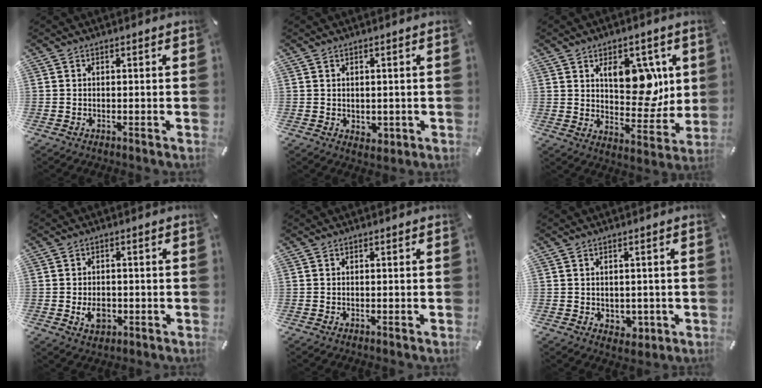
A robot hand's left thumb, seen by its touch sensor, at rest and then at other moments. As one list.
[{"total": 1.9, "force": [0.4, 1.7, 0.8], "torque": [-0.007, -0.001, 0.006]}, {"total": 12.9, "force": [5.0, 8.1, 8.7], "torque": [-0.105, -0.026, 0.088]}, {"total": 4.8, "force": [-1.1, 3.4, 3.2], "torque": [-0.061, -0.002, -0.021]}, {"total": 0.0}, {"total": 2.9, "force": [-0.1, 2.6, 1.2], "torque": [-0.006, -0.004, -0.004]}]